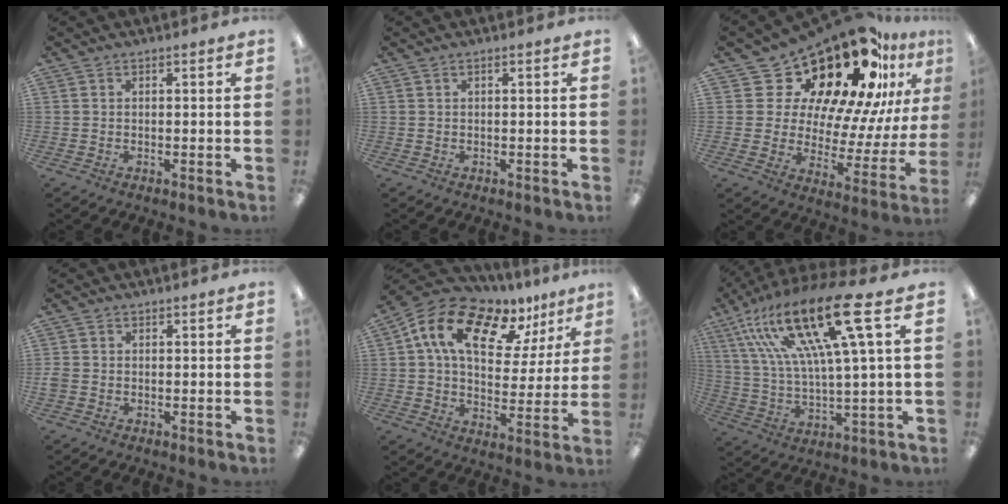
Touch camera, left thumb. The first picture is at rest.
{"total": 0.0}
{"total": 24.9, "force": [17.9, 11.3, 13.2], "torque": [-0.193, -0.141, 0.310]}
{"total": 1.4, "force": [-0.6, 1.2, 0.2], "torque": [-0.001, 0.002, -0.012]}
{"total": 15.7, "force": [10.1, 8.2, 8.8], "torque": [-0.170, -0.053, 0.180]}
{"total": 24.4, "force": [12.4, 5.9, 20.1], "torque": [-0.397, -0.058, 0.193]}